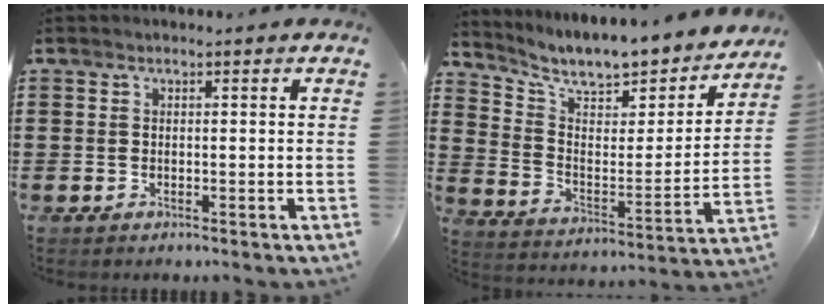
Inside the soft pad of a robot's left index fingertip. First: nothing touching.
{"total": 7.8, "force": [7.0, 1.5, 3.1], "torque": [-0.089, -0.058, 0.114]}